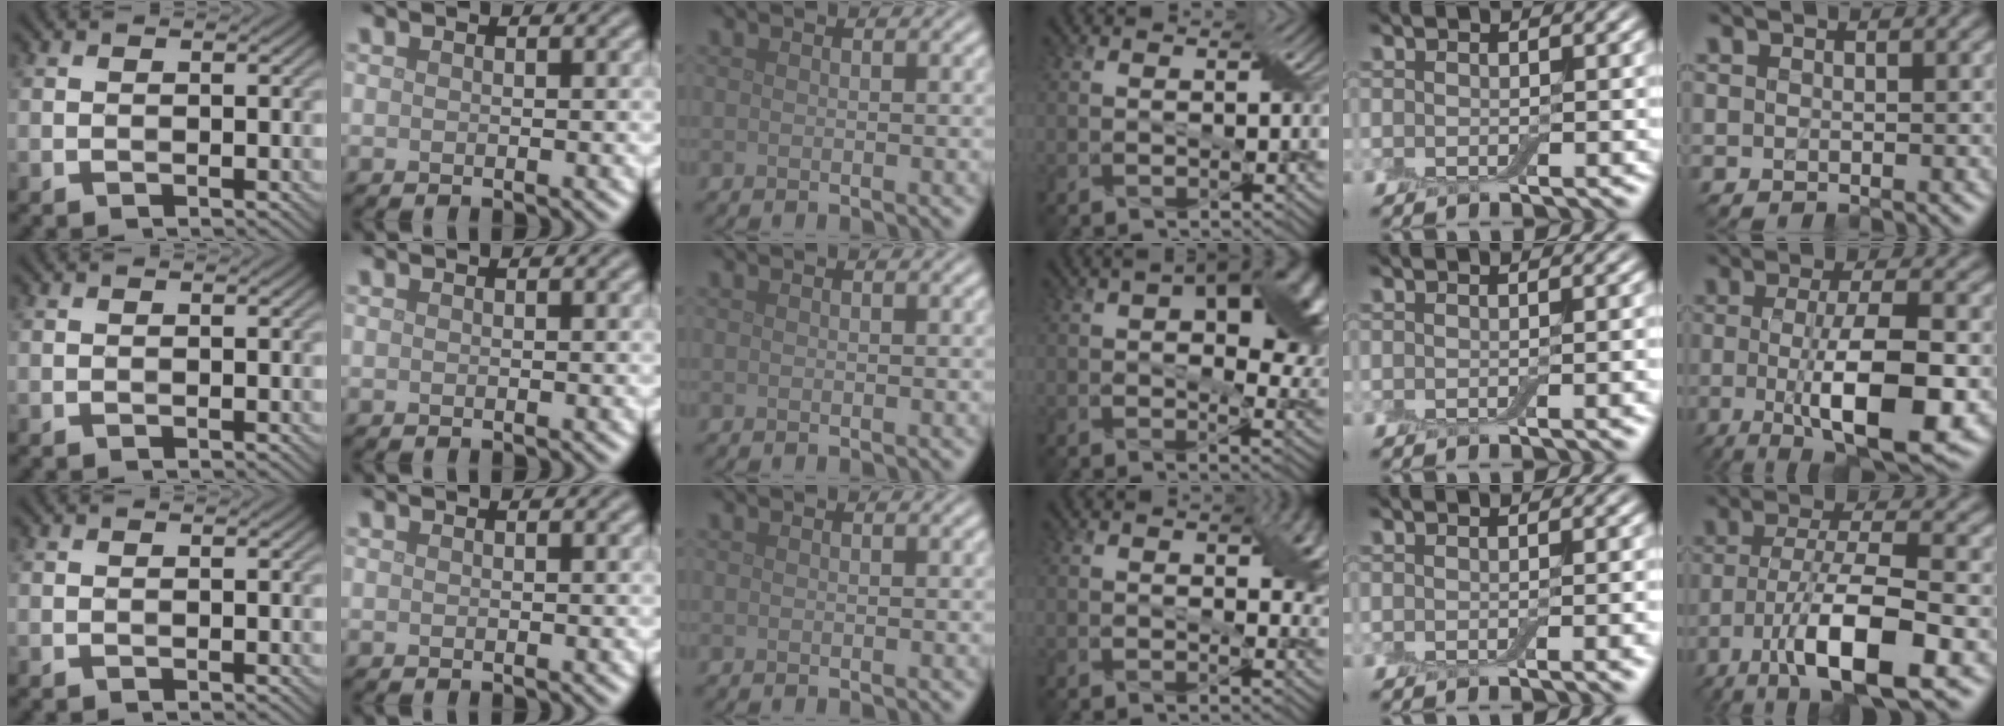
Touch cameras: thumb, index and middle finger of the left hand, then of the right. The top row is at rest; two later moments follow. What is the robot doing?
{"motion": "wrap", "object": "cling film"}